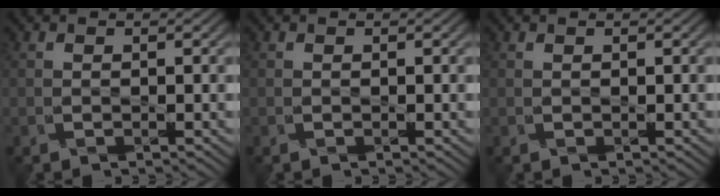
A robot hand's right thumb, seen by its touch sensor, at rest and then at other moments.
{"total": 0.0}
{"total": 0.5, "force": [0.3, -0.1, -0.4], "torque": [0.008, 0.001, 0.007]}